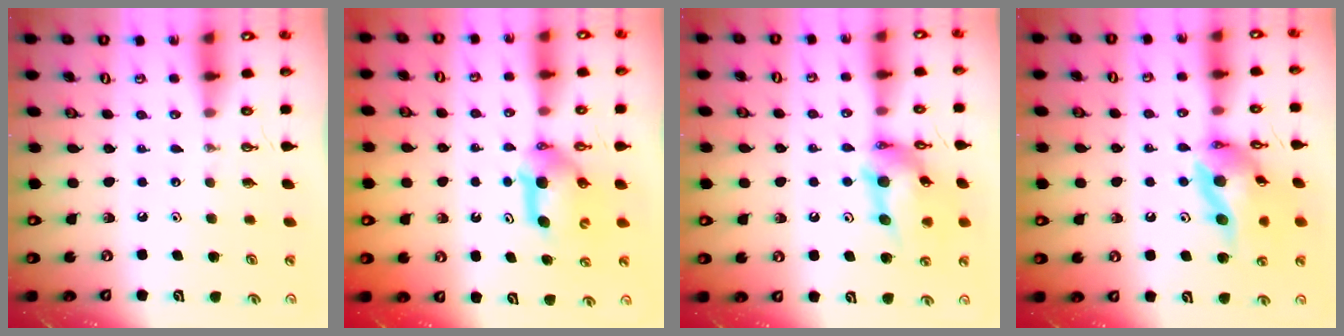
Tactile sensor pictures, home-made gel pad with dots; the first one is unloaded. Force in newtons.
{"total": 6.3, "press": 6.1, "slide": 1.4}
{"total": 15.1, "press": 15.1, "slide": 1.1}
{"total": 16.7, "press": 16.5, "slide": 2.6}